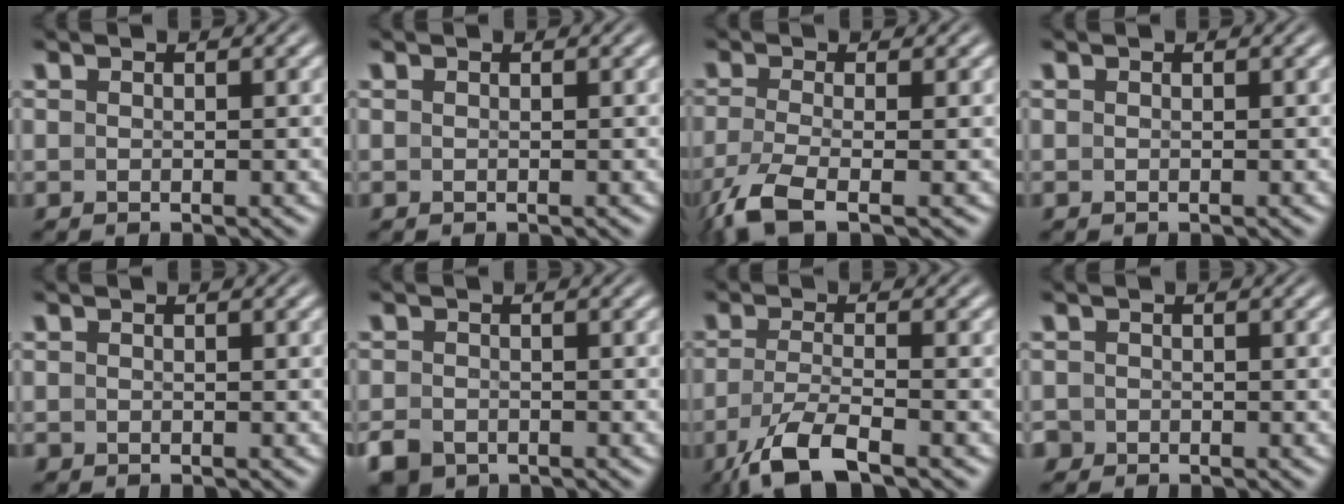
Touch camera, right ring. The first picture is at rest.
{"total": 0.0}
{"total": 5.4, "force": [-3.4, 1.9, 3.8], "torque": [-0.094, -0.034, -0.035]}
{"total": 0.0}
{"total": 0.7, "force": [-0.6, 0.4, 0.1], "torque": [-0.005, -0.009, -0.007]}
{"total": 2.9, "force": [-2.3, 1.6, 0.6], "torque": [-0.016, -0.019, -0.033]}
{"total": 5.4, "force": [-3.7, 1.4, 3.6], "torque": [-0.076, -0.029, -0.044]}
{"total": 2.3, "force": [-1.5, 1.7, 0.0], "torque": [-0.010, -0.016, -0.023]}